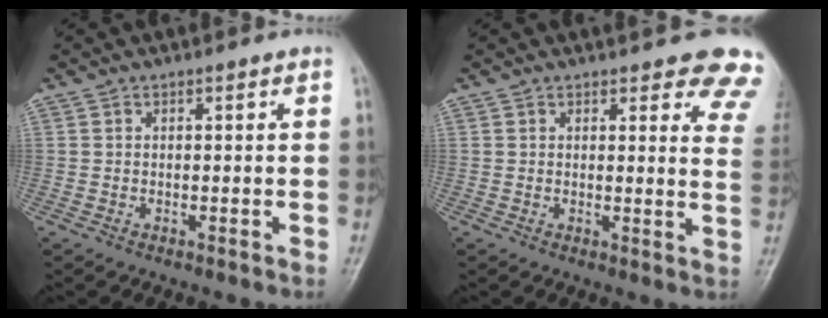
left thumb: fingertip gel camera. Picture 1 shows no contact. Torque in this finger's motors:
{"motor_torque": [0.79, 0.66, 1.43, -1.34, 0.05]}